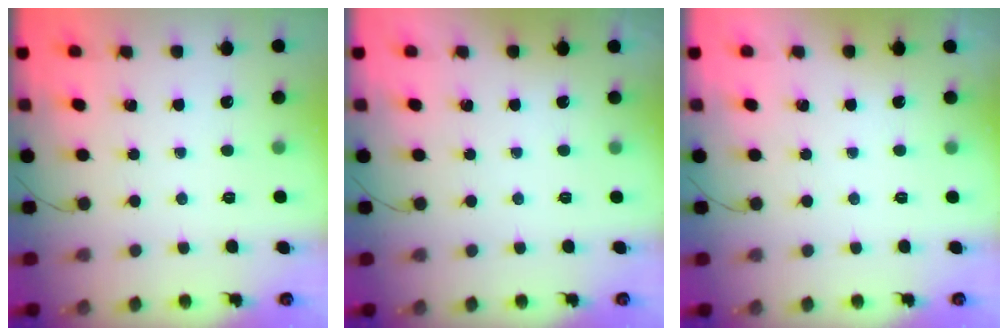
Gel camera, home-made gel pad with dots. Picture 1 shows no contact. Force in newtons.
{"total": 1.9, "press": 1.9, "slide": 0.3}
{"total": 1.8, "press": 1.8, "slide": 0.3}